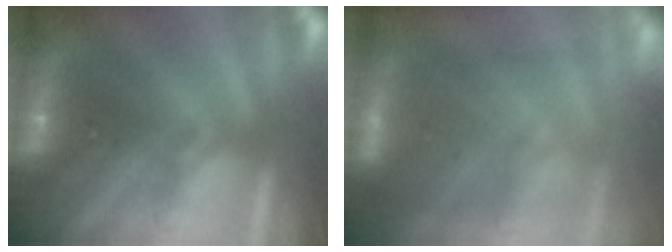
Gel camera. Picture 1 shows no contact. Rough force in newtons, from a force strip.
{"total": 4.6}